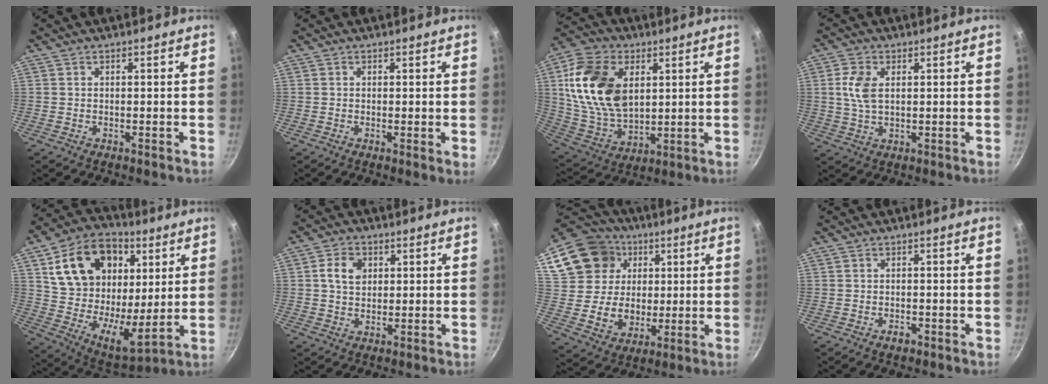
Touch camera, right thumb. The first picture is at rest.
{"total": 1.0, "force": [0.1, 0.0, 1.0], "torque": [-0.014, -0.009, -0.003]}
{"total": 19.4, "force": [4.6, 12.8, 13.8], "torque": [-0.242, -0.010, 0.096]}
{"total": 5.9, "force": [1.2, 3.5, 4.6], "torque": [-0.092, 0.000, 0.023]}
{"total": 23.6, "force": [9.2, 15.6, 15.2], "torque": [-0.234, -0.029, 0.155]}
{"total": 5.7, "force": [1.4, 4.3, 3.4], "torque": [-0.045, 0.005, 0.021]}
{"total": 20.6, "force": [5.6, 17.9, 8.6], "torque": [-0.153, 0.027, 0.115]}
{"total": 1.5, "force": [-0.9, 0.8, 0.8], "torque": [-0.010, 0.008, -0.014]}